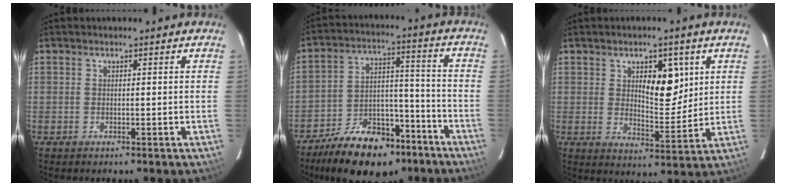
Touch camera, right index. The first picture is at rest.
{"total": 17.0, "force": [-12.3, 7.2, 9.2], "torque": [-0.156, 0.027, -0.203]}
{"total": 8.5, "force": [3.0, 3.6, 7.1], "torque": [-0.105, 0.002, 0.052]}